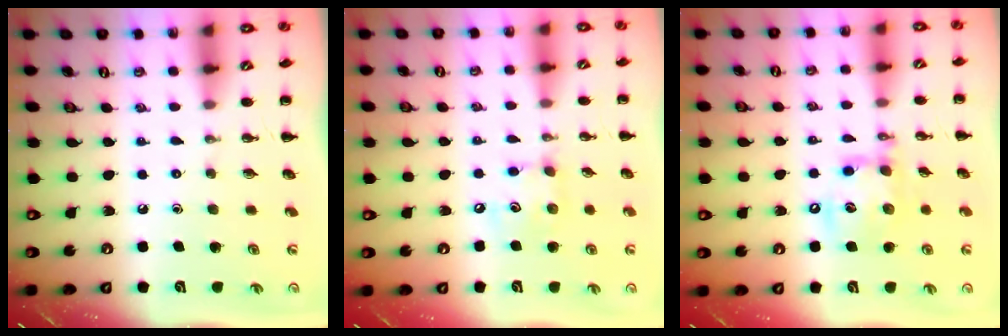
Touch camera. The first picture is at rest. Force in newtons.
{"total": 6.4, "press": 6.4, "slide": 0.8}
{"total": 13.9, "press": 13.7, "slide": 2.3}